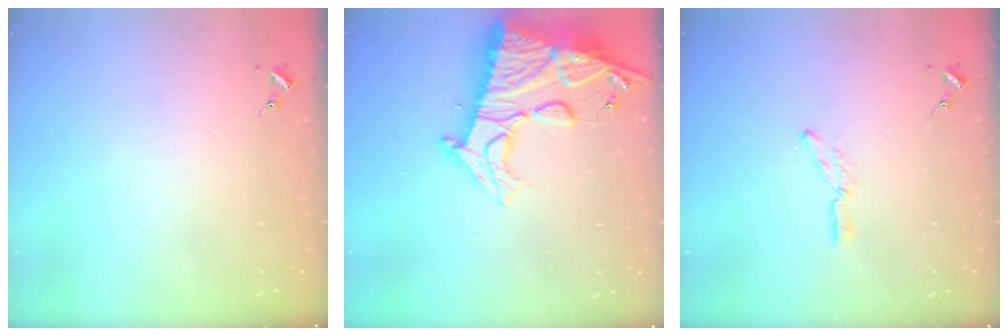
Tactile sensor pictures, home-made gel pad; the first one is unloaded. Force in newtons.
{"total": 22.6, "press": 22.5, "slide": 2.2}
{"total": 6.5, "press": 6.5, "slide": 0.4}